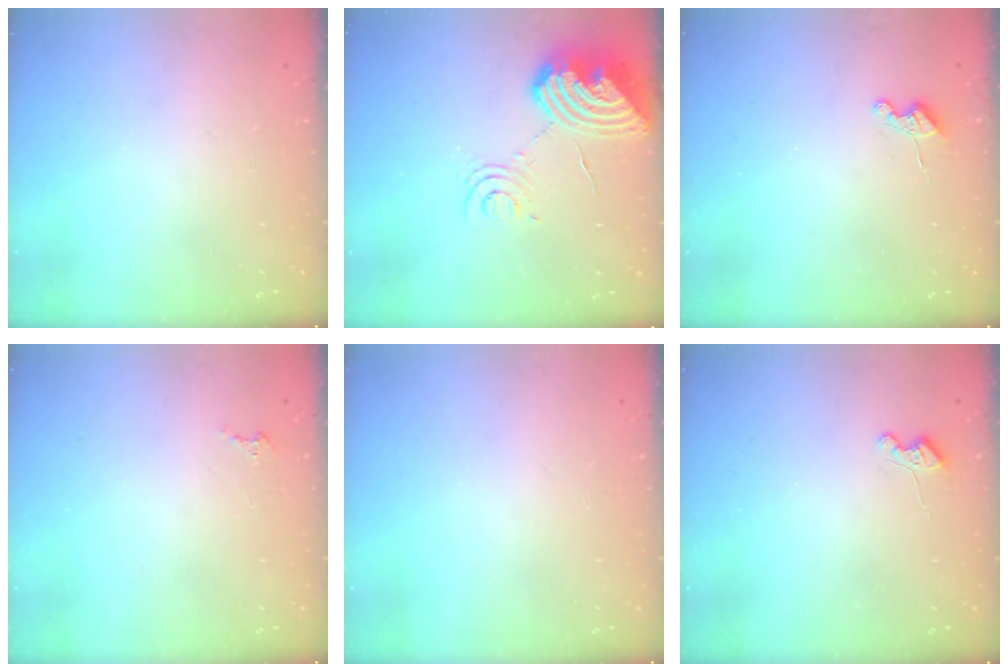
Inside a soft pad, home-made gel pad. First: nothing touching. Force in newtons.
{"total": 14.5, "press": 14.4, "slide": 1.8}
{"total": 3.8, "press": 3.7, "slide": 0.5}
{"total": 1.7, "press": 1.7, "slide": 0.1}
{"total": 0.0}
{"total": 4.2, "press": 4.2, "slide": 0.4}